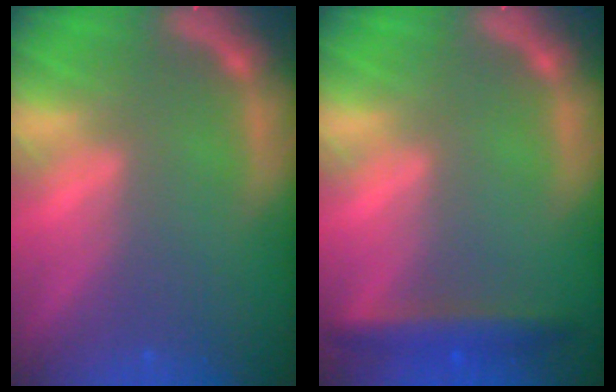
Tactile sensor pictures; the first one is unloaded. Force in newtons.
{"total": 3.5}